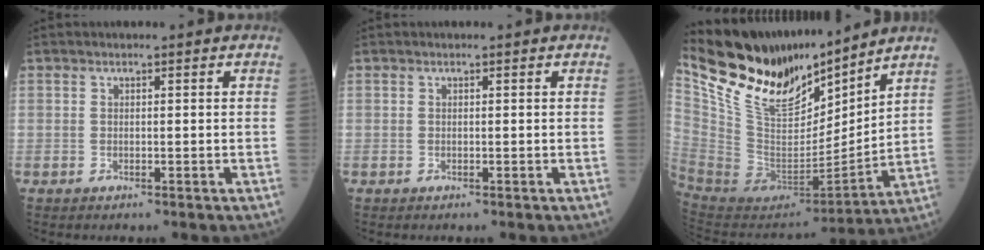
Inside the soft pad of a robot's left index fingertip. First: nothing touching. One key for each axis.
{"total": 0.0}
{"total": 19.0, "fx": 16.3, "fy": 4.9, "fz": 8.4, "tx": -0.167, "ty": -0.009, "tz": 0.316}